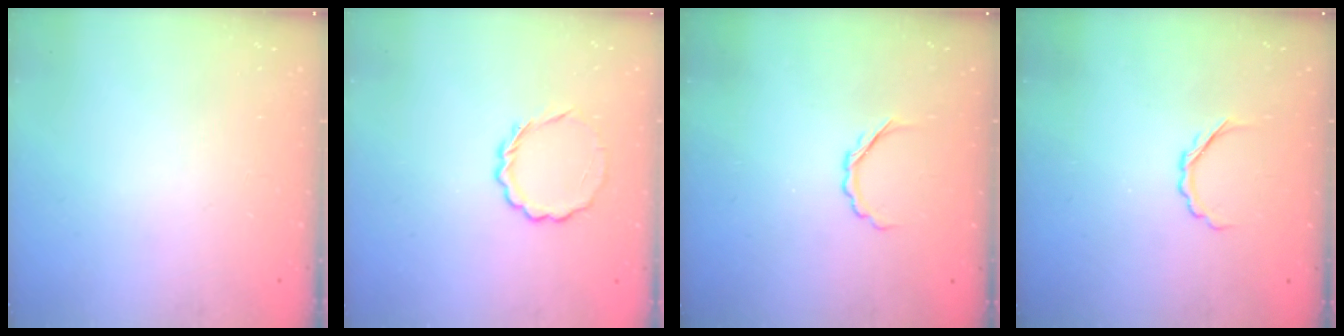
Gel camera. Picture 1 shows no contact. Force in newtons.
{"total": 4.7, "press": 4.4, "slide": 1.6}
{"total": 2.9, "press": 2.8, "slide": 0.9}
{"total": 2.9, "press": 2.8, "slide": 0.9}